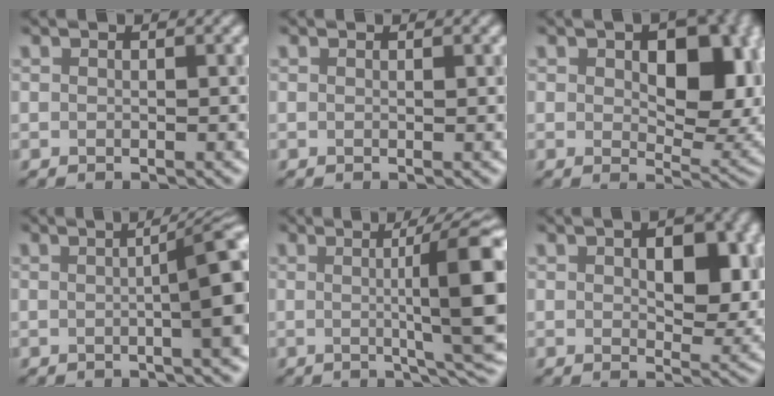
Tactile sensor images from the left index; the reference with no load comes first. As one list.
[{"total": 0.0}, {"total": 10.0, "force": [1.5, 5.6, 8.2], "torque": [-0.111, -0.007, 0.026]}, {"total": 7.1, "force": [-0.2, 1.6, 6.9], "torque": [-0.069, 0.007, 0.002]}, {"total": 12.0, "force": [0.7, 2.4, 11.8], "torque": [-0.137, 0.003, 0.013]}, {"total": 6.5, "force": [1.1, 3.5, 5.3], "torque": [-0.068, -0.006, 0.021]}]